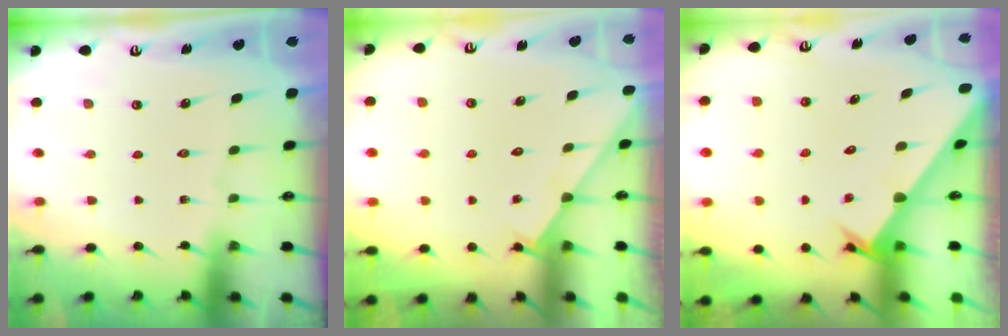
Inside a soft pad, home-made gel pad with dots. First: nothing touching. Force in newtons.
{"total": 2.3, "press": 2.3, "slide": 0.4}
{"total": 2.4, "press": 2.4, "slide": 0.1}